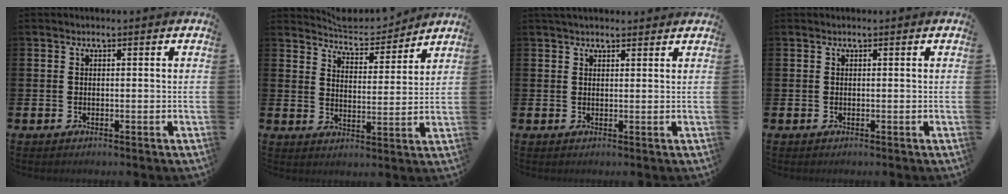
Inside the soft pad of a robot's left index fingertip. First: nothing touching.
{"total": 5.6, "force": [5.5, 1.0, 0.4], "torque": [-0.029, -0.040, 0.096]}
{"total": 2.2, "force": [2.0, 0.6, 0.5], "torque": [-0.002, -0.004, 0.035]}
{"total": 0.0}